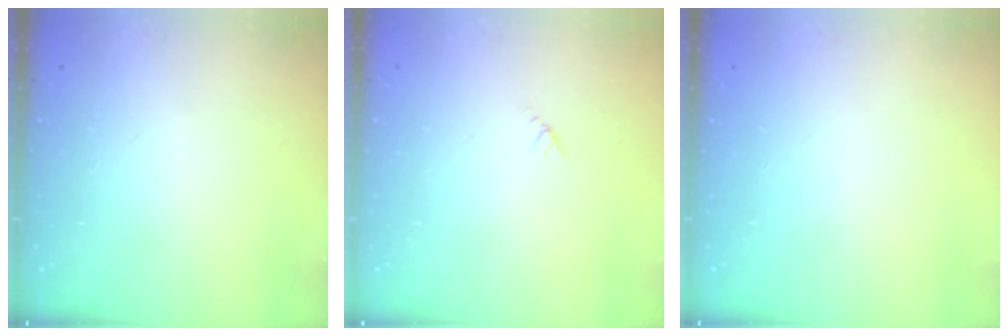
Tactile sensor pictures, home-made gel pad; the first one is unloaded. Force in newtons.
{"total": 2.9, "press": 2.9, "slide": 0.3}
{"total": 0.0}